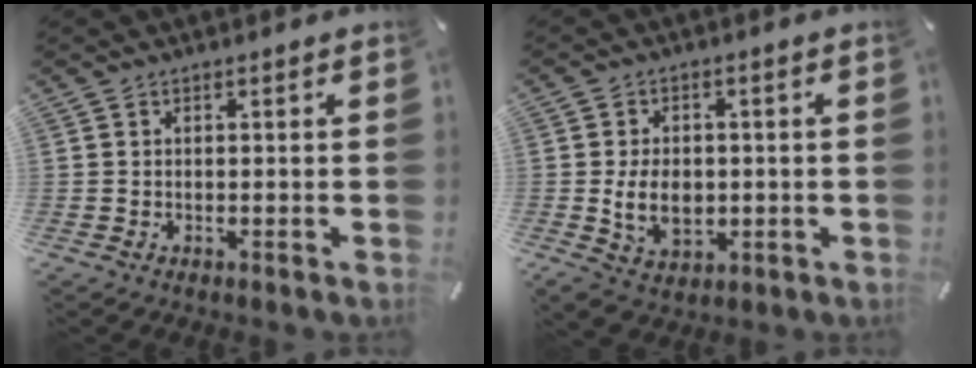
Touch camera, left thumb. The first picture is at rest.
{"total": 8.6, "force": [-1.0, 6.4, 5.6], "torque": [-0.117, -0.001, -0.020]}